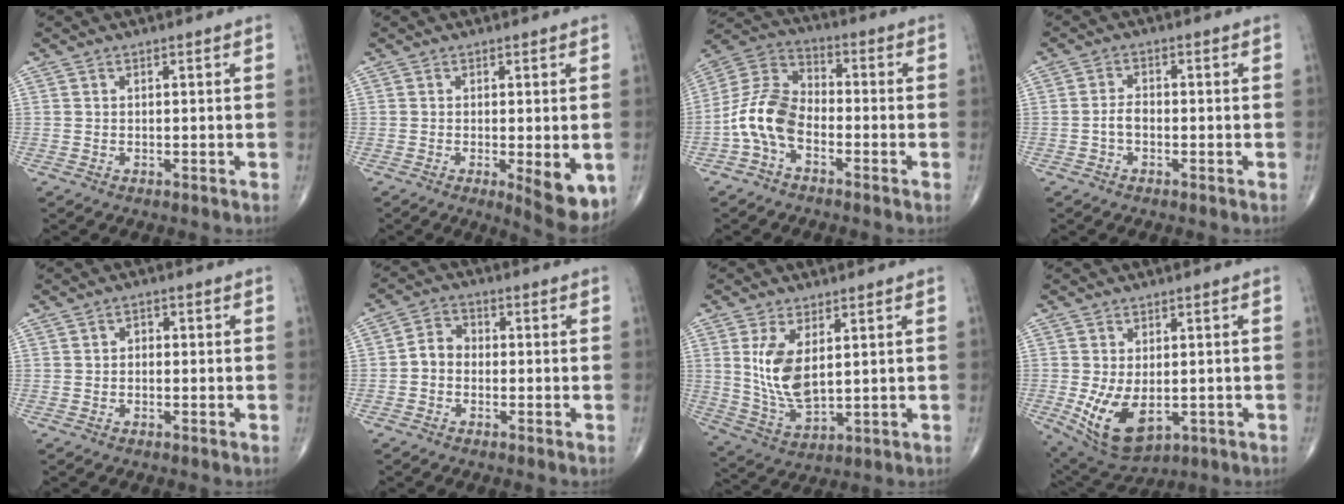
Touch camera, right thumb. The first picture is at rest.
{"total": 7.8, "force": [-1.9, 2.3, 7.2], "torque": [-0.093, -0.020, -0.023]}
{"total": 10.4, "force": [-3.7, 6.2, 7.5], "torque": [-0.147, 0.044, -0.086]}
{"total": 2.4, "force": [-0.9, 1.4, 1.8], "torque": [-0.032, 0.011, -0.021]}
{"total": 1.5, "force": [-0.1, 1.2, 0.9], "torque": [-0.003, 0.008, -0.006]}
{"total": 4.2, "force": [-1.0, 3.4, 2.2], "torque": [-0.026, 0.018, -0.032]}
{"total": 9.9, "force": [2.3, 4.9, 8.4], "torque": [-0.160, -0.019, 0.059]}
{"total": 10.5, "force": [-1.9, 6.1, 8.4], "torque": [-0.146, -0.015, -0.014]}